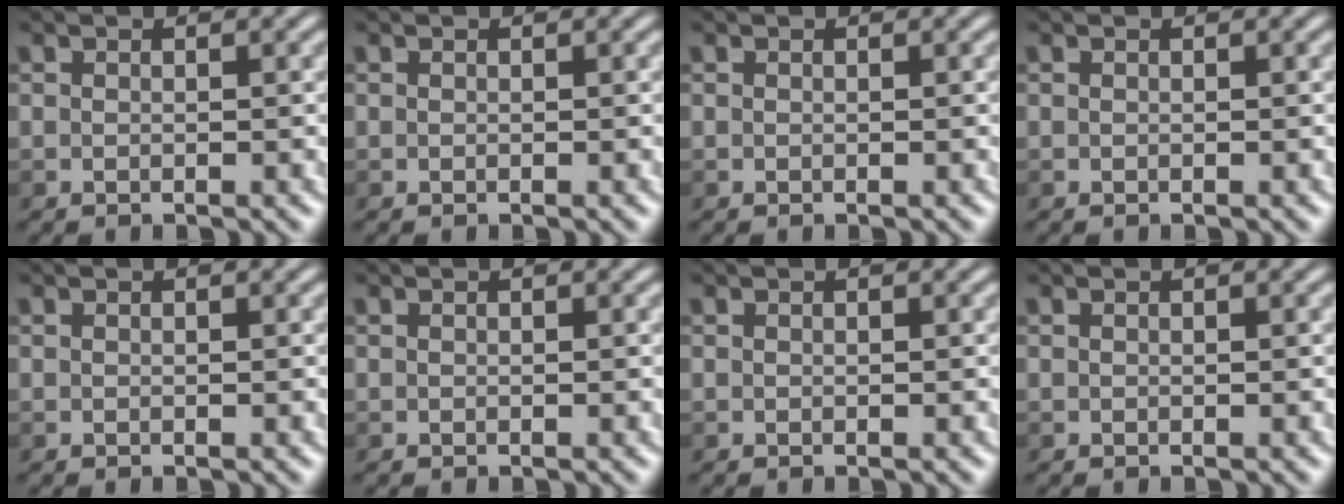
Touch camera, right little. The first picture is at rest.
{"total": 0.0}
{"total": 0.0}
{"total": 0.0}
{"total": 0.0}
{"total": 0.0}
{"total": 0.0}
{"total": 0.0}